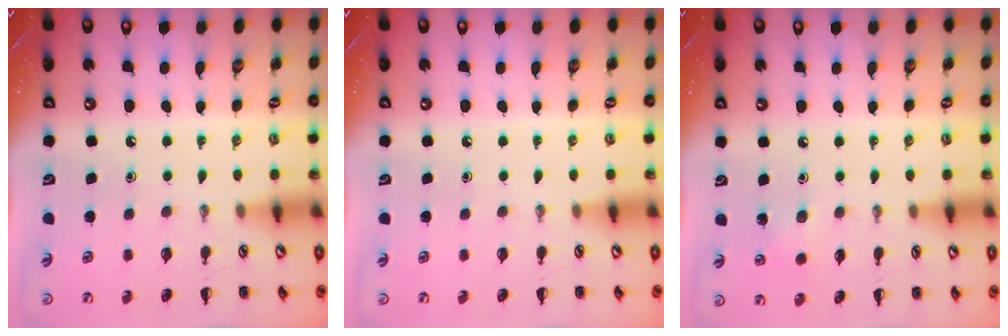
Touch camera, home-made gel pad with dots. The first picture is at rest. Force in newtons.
{"total": 0.0}
{"total": 3.5, "press": 3.4, "slide": 0.9}